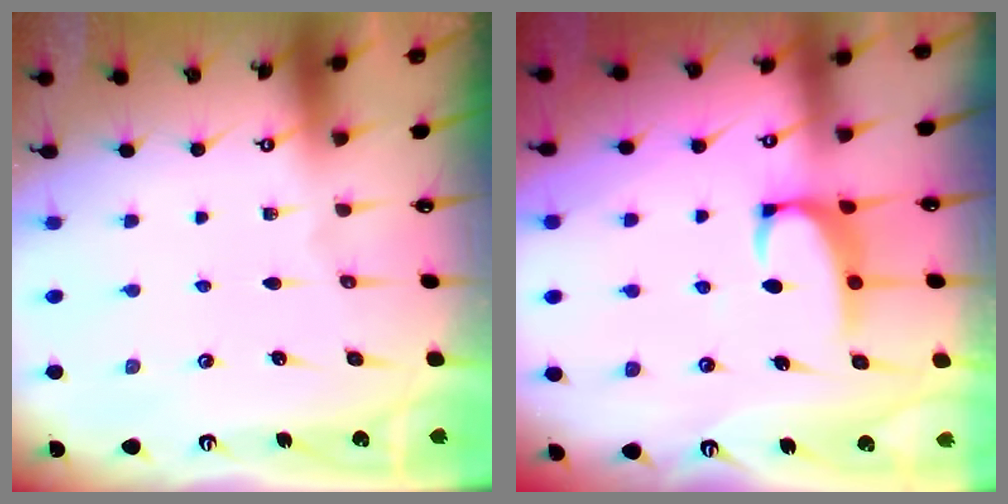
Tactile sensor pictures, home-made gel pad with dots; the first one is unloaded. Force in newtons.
{"total": 2.5, "press": 2.4, "slide": 0.8}